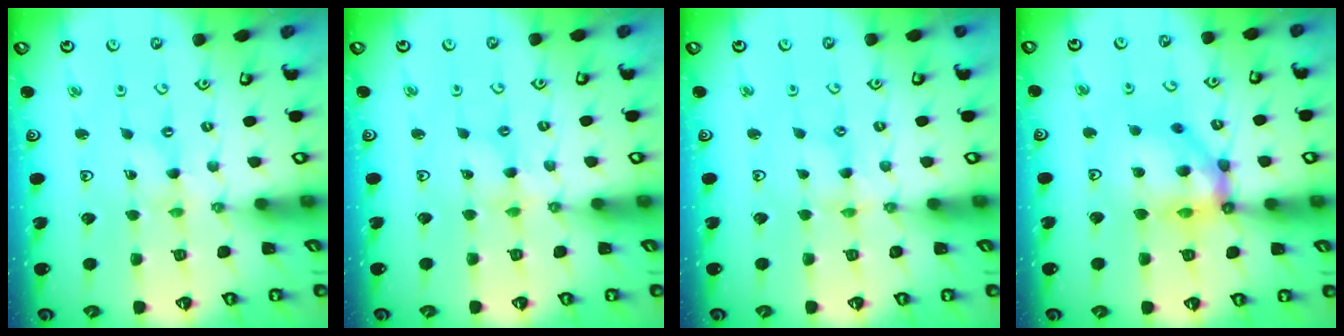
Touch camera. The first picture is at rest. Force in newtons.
{"total": 3.3, "press": 3.3, "slide": 0.3}
{"total": 2.9, "press": 2.9, "slide": 0.4}
{"total": 14.8, "press": 14.6, "slide": 2.0}